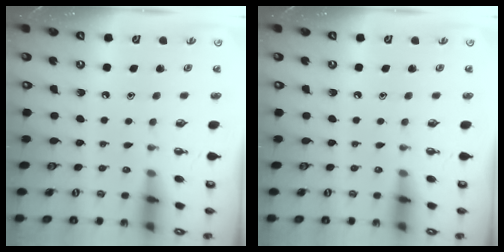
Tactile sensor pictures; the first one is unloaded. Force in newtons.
{"total": 0.0}